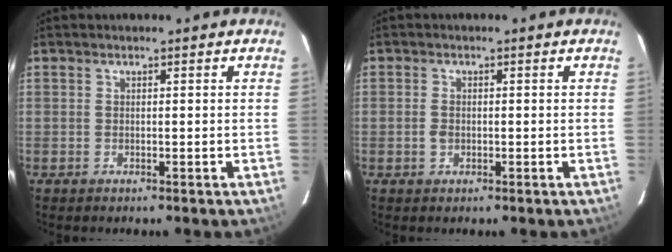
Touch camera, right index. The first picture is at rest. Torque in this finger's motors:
{"motor_torque": [-0.05, 0.02, -0.03, 0.02]}